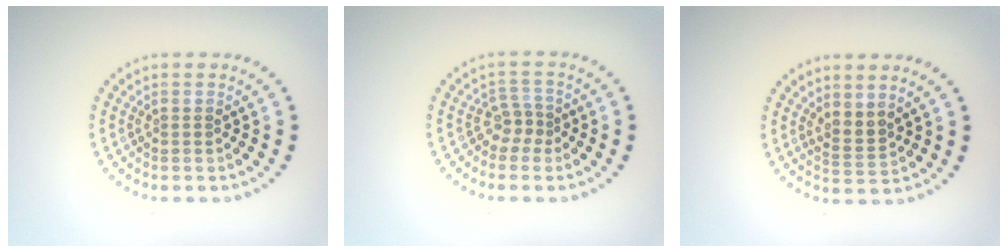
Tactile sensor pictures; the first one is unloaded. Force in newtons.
{"total": 1.9, "press": 1.4, "slide": 1.3}
{"total": 2.0, "press": 1.4, "slide": 1.4}